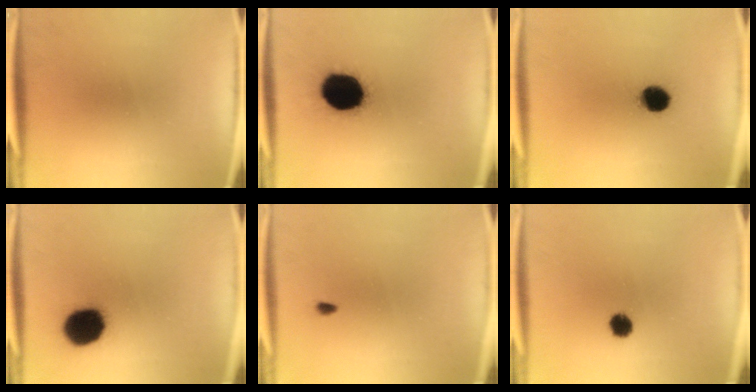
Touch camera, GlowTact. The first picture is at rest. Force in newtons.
{"total": 17.8}
{"total": 7.1}
{"total": 14.1}
{"total": 0.6}
{"total": 3.8}